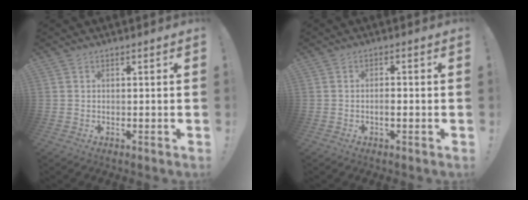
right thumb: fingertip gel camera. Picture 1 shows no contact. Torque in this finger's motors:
{"motor_torque": [-0.09, 0.06, -0.23, 0.26, 0.01]}